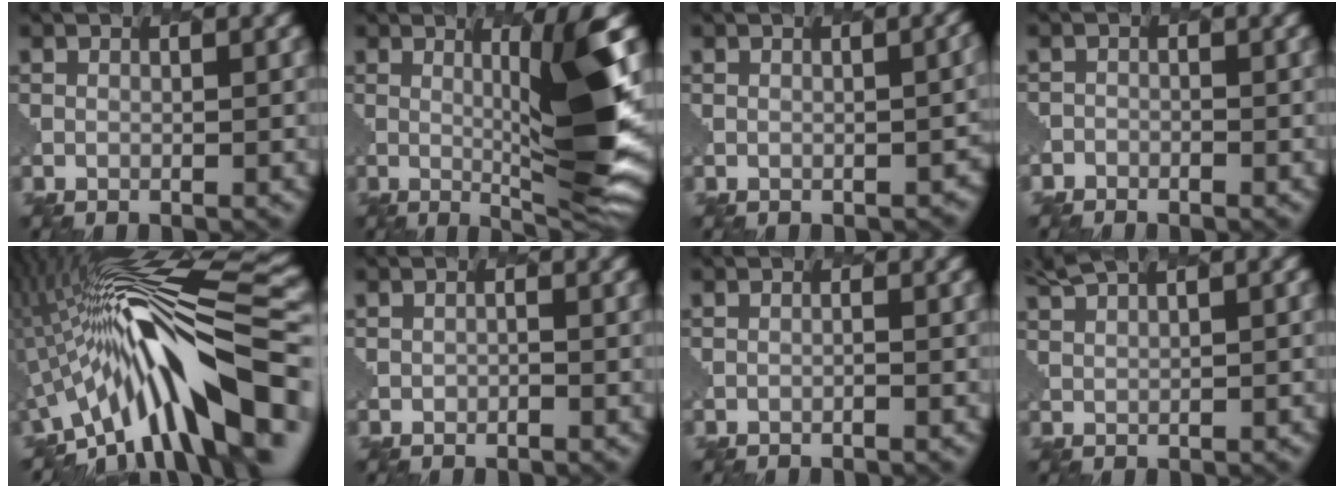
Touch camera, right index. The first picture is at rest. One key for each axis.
{"total": 6.5, "fx": 1.4, "fy": -0.2, "fz": 6.3, "tx": -0.117, "ty": -0.006, "tz": 0.016}
{"total": 3.6, "fx": -0.7, "fy": 1.7, "fz": 3.1, "tx": -0.024, "ty": -0.006, "tz": -0.005}
{"total": 3.4, "fx": -2.9, "fy": 1.2, "fz": -1.2, "tx": 0.011, "ty": 0.002, "tz": -0.048}
{"total": 11.1, "fx": -5.2, "fy": 3.2, "fz": 9.2, "tx": -0.174, "ty": 0.037, "tz": -0.114}
{"total": 1.3, "fx": -0.9, "fy": 0.1, "fz": -1.0, "tx": -0.008, "ty": -0.012, "tz": -0.014}
{"total": 1.3, "fx": -0.9, "fy": -0.4, "fz": -0.9, "tx": -0.004, "ty": -0.007, "tz": -0.013}
{"total": 4.8, "fx": 3.4, "fy": 1.7, "fz": 2.9, "tx": -0.071, "ty": 0.015, "tz": 0.050}